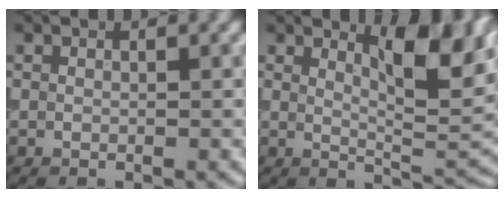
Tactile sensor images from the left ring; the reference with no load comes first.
{"total": 7.0, "force": [2.9, 1.9, 6.0], "torque": [-0.086, -0.005, 0.048]}